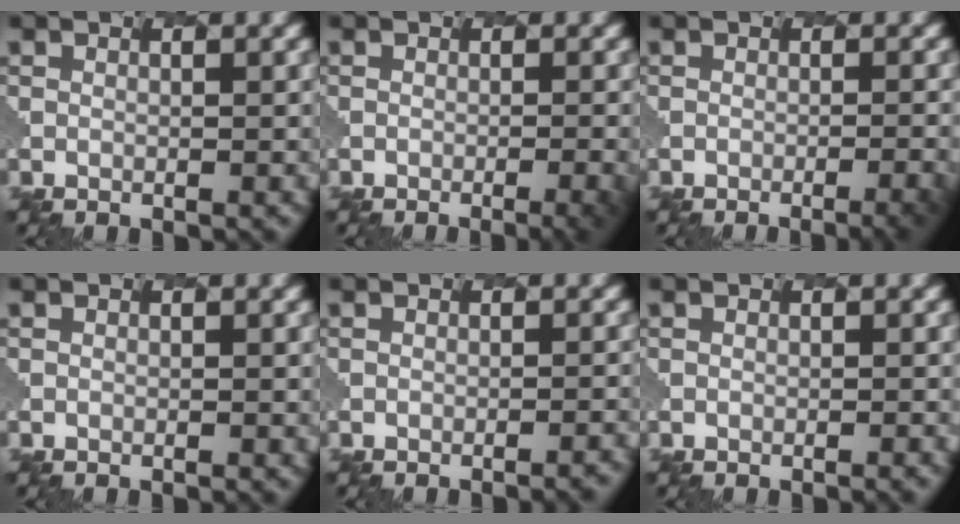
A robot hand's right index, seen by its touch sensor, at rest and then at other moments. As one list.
[{"total": 4.0, "force": [-1.5, 1.3, 3.4], "torque": [-0.031, 0.005, -0.011]}, {"total": 4.1, "force": [-2.0, 1.3, 3.3], "torque": [-0.025, 0.008, -0.020]}, {"total": 0.0}, {"total": 2.0, "force": [-1.5, 0.5, 1.3], "torque": [-0.002, 0.009, -0.016]}, {"total": 0.5, "force": [-0.3, 0.1, 0.4], "torque": [-0.003, 0.002, -0.009]}]